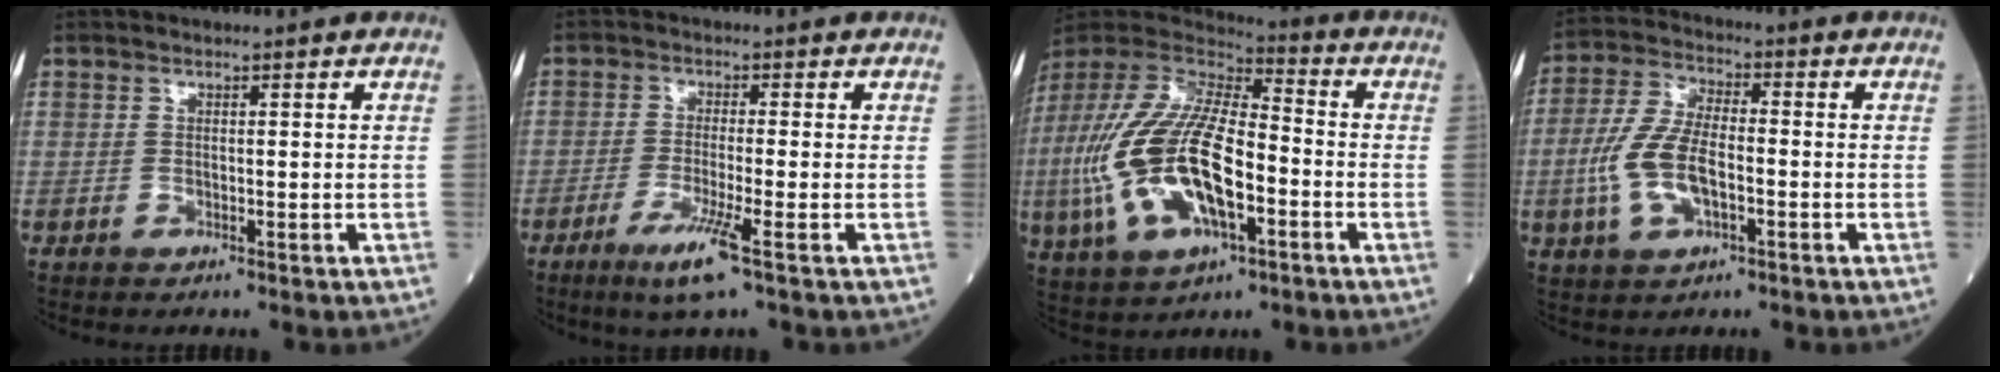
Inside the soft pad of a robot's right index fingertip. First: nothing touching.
{"total": 7.2, "force": [-3.9, -0.5, 6.0], "torque": [-0.119, -0.022, -0.075]}
{"total": 21.0, "force": [-5.0, 8.0, 18.7], "torque": [-0.424, -0.007, -0.086]}
{"total": 9.2, "force": [-2.3, 3.9, 8.0], "torque": [-0.183, 0.005, -0.045]}